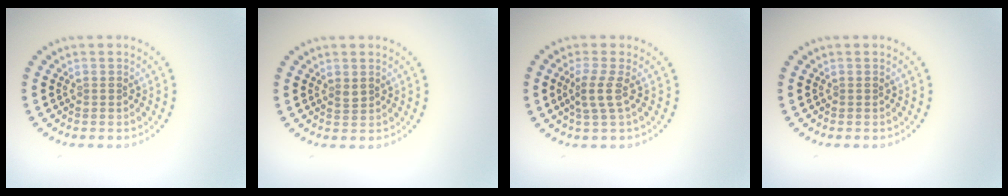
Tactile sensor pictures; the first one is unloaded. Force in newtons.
{"total": 0.7, "press": 0.6, "slide": 0.3}
{"total": 2.2, "press": 1.7, "slide": 1.3}
{"total": 0.0}